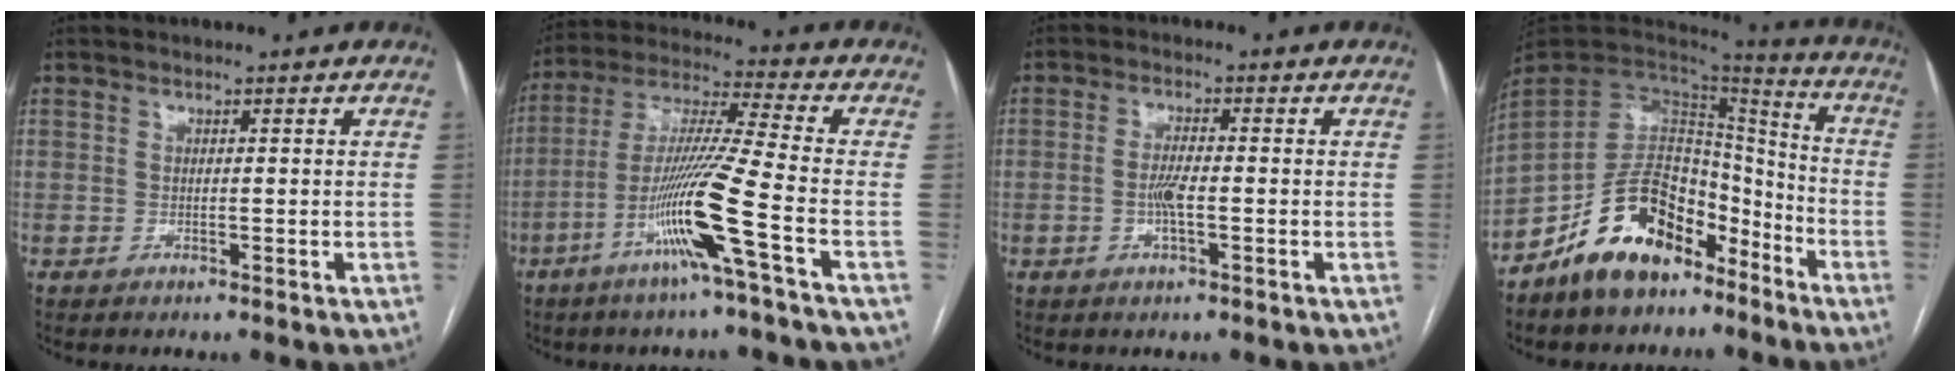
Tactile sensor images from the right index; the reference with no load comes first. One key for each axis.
{"total": 13.8, "fx": -5.7, "fy": -2.0, "fz": 12.4, "tx": -0.245, "ty": -0.007, "tz": -0.112}
{"total": 3.4, "fx": -0.8, "fy": 0.6, "fz": 3.2, "tx": -0.068, "ty": 0.000, "tz": -0.014}
{"total": 15.5, "fx": -10.1, "fy": 8.7, "fz": 7.9, "tx": -0.149, "ty": 0.038, "tz": -0.179}